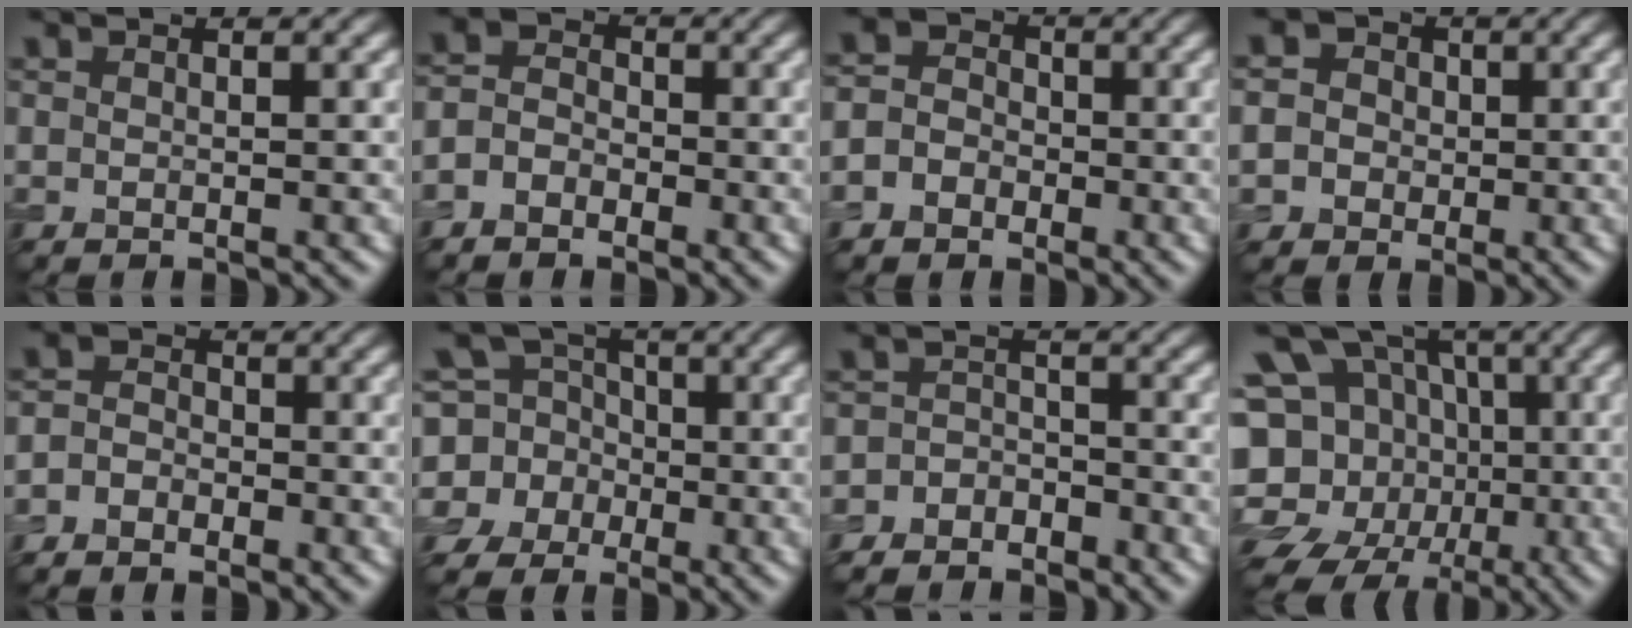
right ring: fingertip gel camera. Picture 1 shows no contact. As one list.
[{"total": 2.7, "force": [-1.6, 2.0, 1.1], "torque": [-0.013, 0.005, -0.042]}, {"total": 4.3, "force": [-1.5, 3.8, 1.4], "torque": [-0.004, 0.005, -0.044]}, {"total": 6.2, "force": [0.6, 5.7, 2.2], "torque": [-0.036, 0.038, -0.022]}, {"total": 2.5, "force": [-1.5, 1.8, 0.9], "torque": [0.000, 0.003, -0.042]}, {"total": 8.2, "force": [-1.4, 7.7, 2.4], "torque": [-0.065, 0.017, -0.060]}, {"total": 4.0, "force": [-3.5, 2.0, 0.5], "torque": [0.006, 0.002, -0.062]}, {"total": 19.1, "force": [-3.2, 16.5, 9.3], "torque": [-0.196, -0.012, -0.061]}]